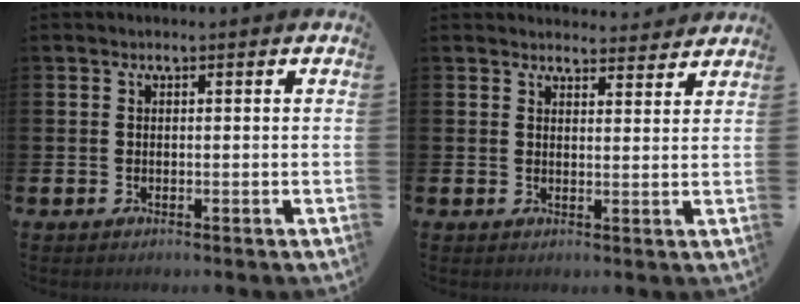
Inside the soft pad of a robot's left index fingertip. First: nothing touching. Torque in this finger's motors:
{"motor_torque": [0.84, -1.29, 0.19, 0.04]}